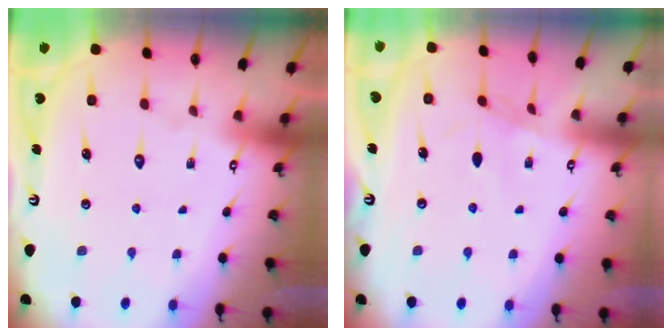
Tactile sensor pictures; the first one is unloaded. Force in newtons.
{"total": 1.4, "press": 1.3, "slide": 0.3}